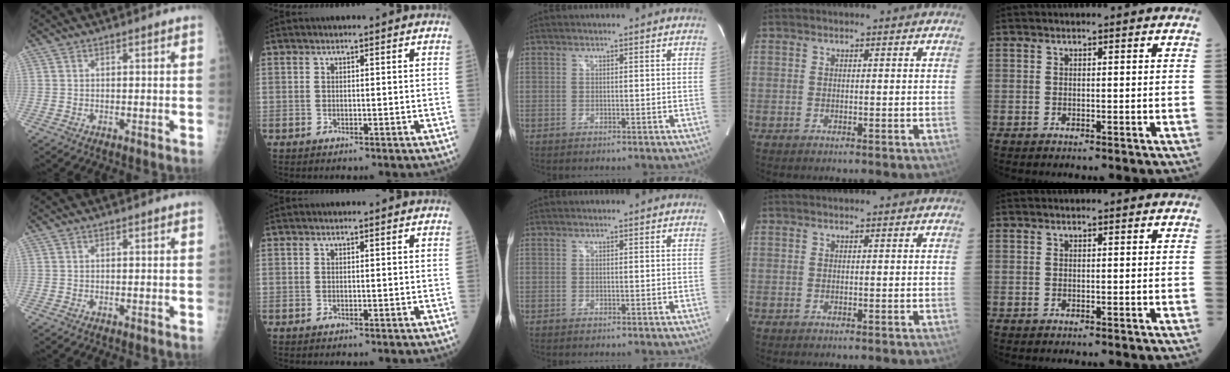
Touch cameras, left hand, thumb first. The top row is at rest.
{}